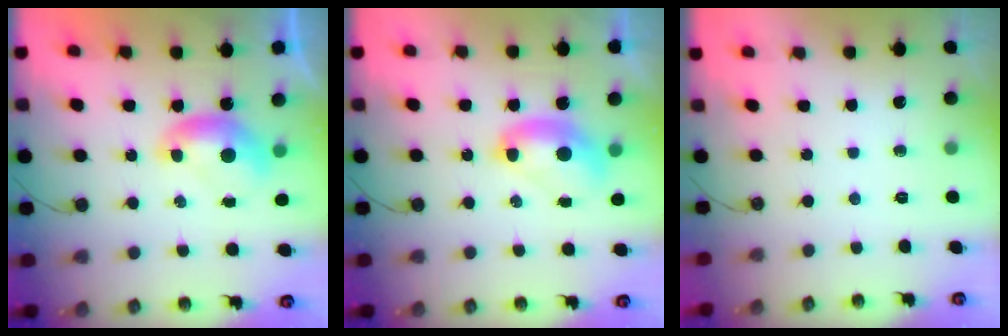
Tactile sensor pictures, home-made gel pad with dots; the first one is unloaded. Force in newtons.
{"total": 2.7, "press": 2.7, "slide": 0.1}
{"total": 0.0}